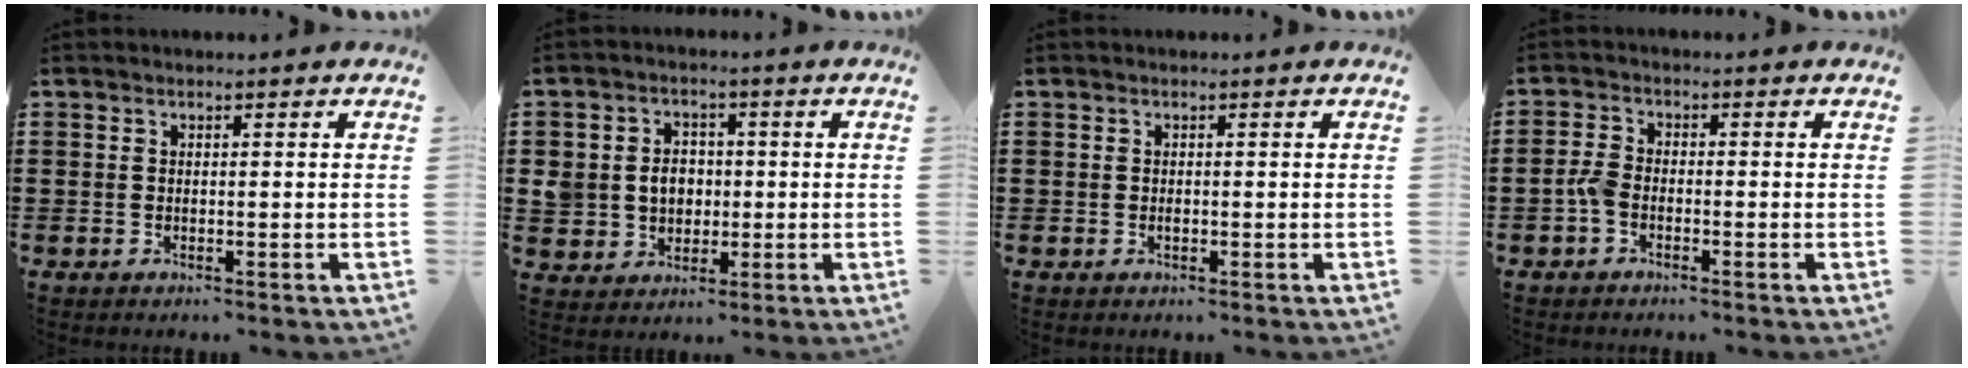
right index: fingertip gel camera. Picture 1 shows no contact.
{"total": 5.8, "force": [0.2, 5.2, 2.7], "torque": [-0.076, 0.018, 0.000]}
{"total": 0.6, "force": [-0.1, 0.4, 0.4], "torque": [-0.010, 0.000, -0.002]}
{"total": 2.7, "force": [-1.2, 1.5, 1.9], "torque": [-0.059, -0.003, -0.030]}